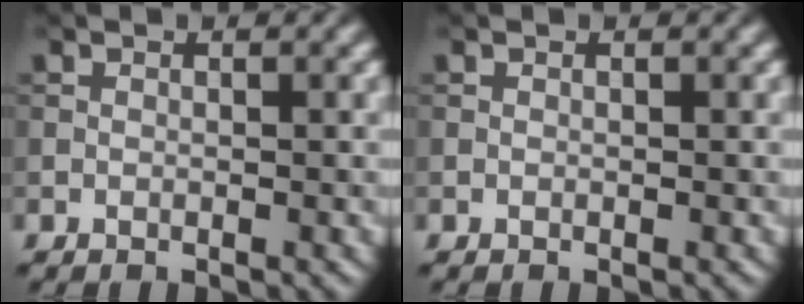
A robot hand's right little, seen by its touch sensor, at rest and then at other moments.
{"total": 0.0}